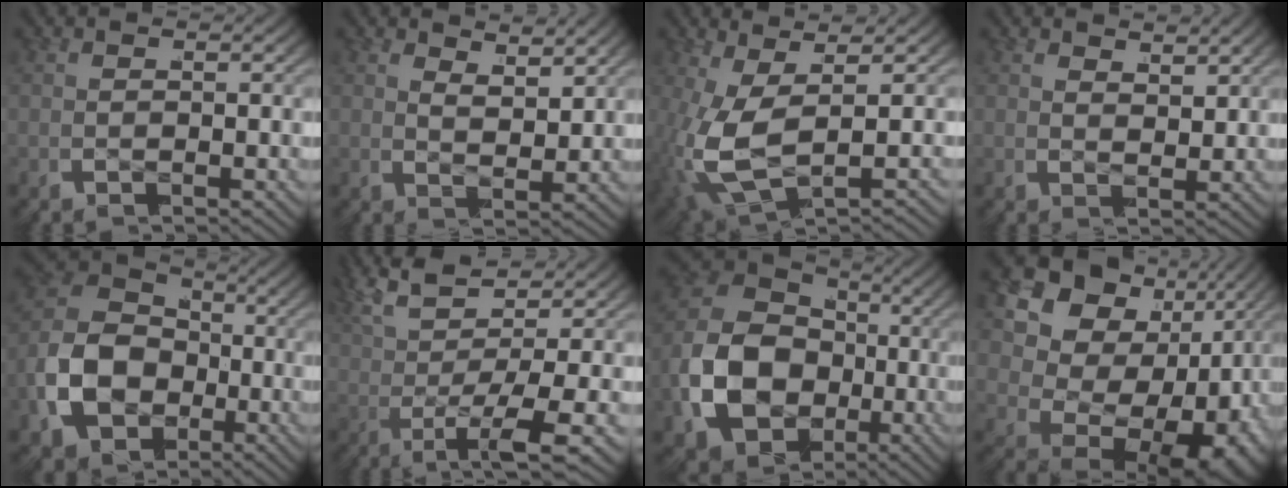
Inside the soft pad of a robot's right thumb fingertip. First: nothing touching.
{"total": 2.2, "force": [1.5, 0.6, 1.5], "torque": [-0.028, 0.001, 0.021]}
{"total": 8.1, "force": [-1.6, 5.1, 6.1], "torque": [-0.184, -0.040, -0.006]}
{"total": 1.6, "force": [1.4, 0.1, 0.6], "torque": [-0.003, 0.002, 0.021]}
{"total": 13.9, "force": [-0.4, 10.7, 8.9], "torque": [-0.214, -0.016, -0.004]}
{"total": 6.9, "force": [1.5, 2.3, 6.3], "torque": [-0.126, 0.004, 0.030]}
{"total": 16.6, "force": [-1.0, 12.8, 10.5], "torque": [-0.258, -0.034, -0.008]}
{"total": 23.2, "force": [-0.6, 16.6, 16.2], "torque": [-0.320, -0.035, 0.003]}